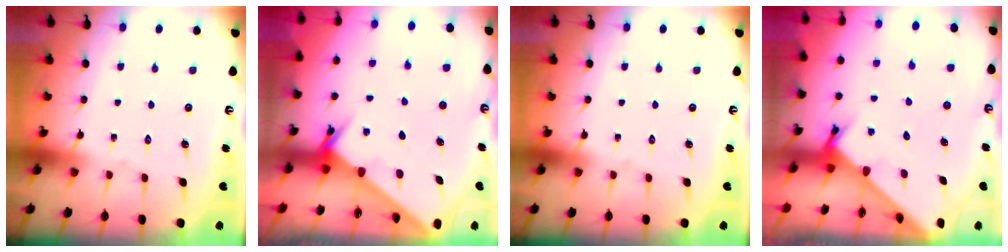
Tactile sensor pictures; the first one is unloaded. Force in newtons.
{"total": 2.4, "press": 2.4, "slide": 0.3}
{"total": 0.0}
{"total": 2.4, "press": 2.4, "slide": 0.0}